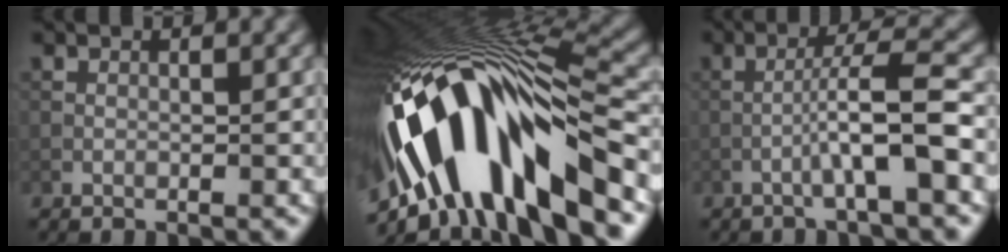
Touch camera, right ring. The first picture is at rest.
{"total": 15.4, "force": [-5.1, 5.6, 13.4], "torque": [-0.241, 0.018, -0.077]}
{"total": 4.3, "force": [-1.7, -0.1, 3.9], "torque": [-0.066, 0.025, -0.035]}